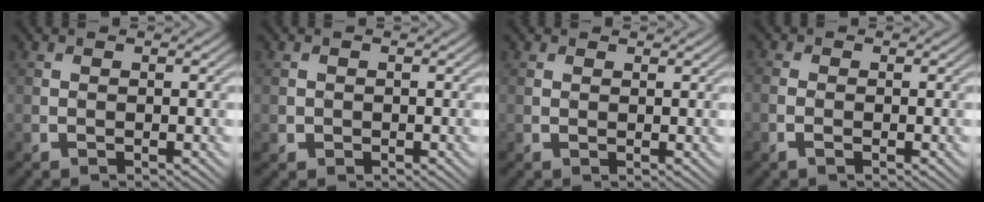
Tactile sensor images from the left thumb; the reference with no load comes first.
{"total": 1.1, "force": [-0.1, 1.1, 0.1], "torque": [0.001, -0.008, -0.004]}
{"total": 0.7, "force": [0.6, 0.3, 0.1], "torque": [0.001, -0.001, 0.012]}
{"total": 1.8, "force": [-0.8, 1.0, 1.2], "torque": [-0.030, -0.002, -0.019]}